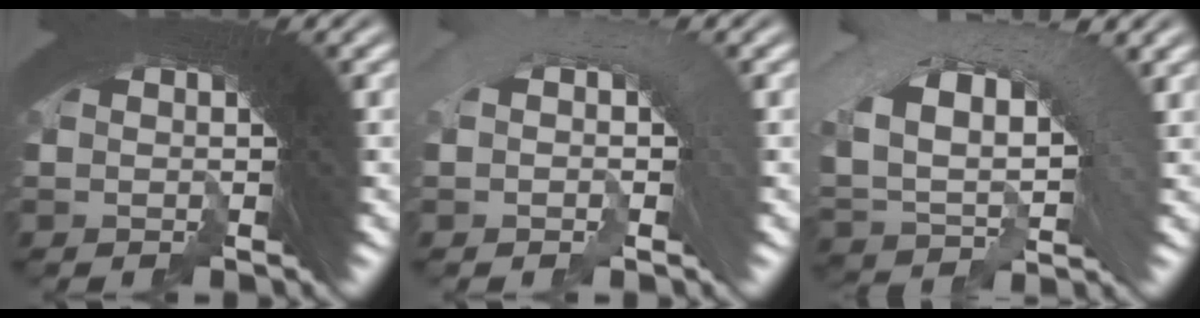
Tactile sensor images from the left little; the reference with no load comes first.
{"total": 3.4, "force": [-2.9, 0.8, -1.6], "torque": [0.019, 0.000, -0.047]}
{"total": 6.7, "force": [-2.1, 5.7, 2.9], "torque": [-0.081, -0.013, -0.035]}